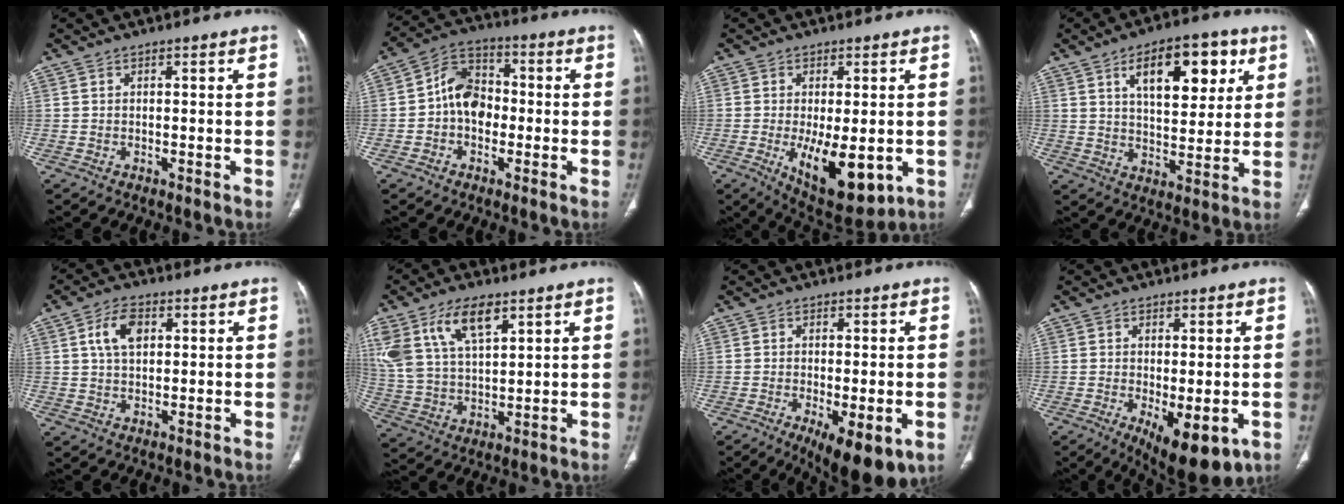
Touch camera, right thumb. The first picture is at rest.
{"total": 8.9, "force": [-1.0, 6.8, 5.7], "torque": [-0.072, 0.029, -0.033]}
{"total": 13.1, "force": [-2.9, 5.6, 11.5], "torque": [-0.167, -0.022, -0.025]}
{"total": 15.2, "force": [6.3, 7.4, 11.7], "torque": [-0.132, -0.015, 0.097]}
{"total": 6.5, "force": [2.0, 3.9, 4.8], "torque": [-0.083, 0.004, 0.035]}
{"total": 14.6, "force": [7.6, 7.2, 10.3], "torque": [-0.197, -0.016, 0.151]}
{"total": 11.5, "force": [-4.5, 4.1, 9.7], "torque": [-0.140, -0.013, -0.059]}
{"total": 11.7, "force": [-4.1, 4.7, 9.8], "torque": [-0.137, -0.015, -0.050]}